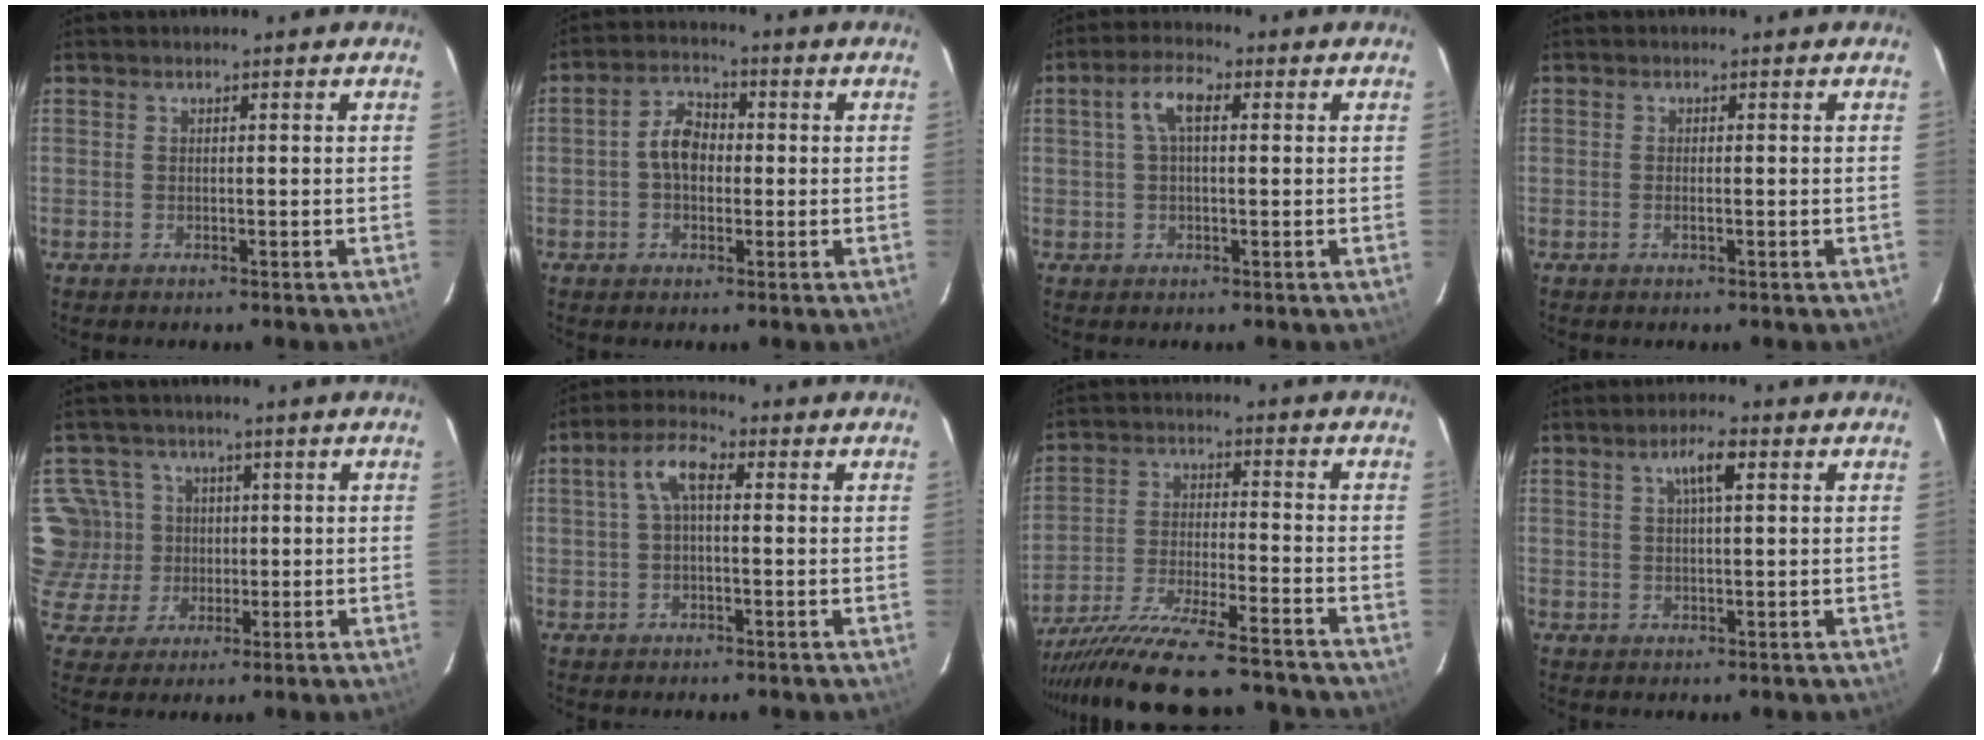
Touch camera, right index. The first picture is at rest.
{"total": 6.0, "force": [-0.4, 4.1, 4.3], "torque": [-0.080, 0.020, -0.007]}
{"total": 5.0, "force": [1.0, 2.1, 4.4], "torque": [-0.088, 0.017, 0.019]}
{"total": 1.0, "force": [-0.3, 0.2, 0.9], "torque": [-0.017, 0.001, -0.005]}
{"total": 7.3, "force": [0.9, 7.2, 0.8], "torque": [-0.031, 0.013, 0.017]}
{"total": 5.3, "force": [0.6, 2.2, 4.8], "torque": [-0.097, 0.020, 0.012]}
{"total": 21.4, "force": [-19.3, 1.8, 9.1], "torque": [-0.178, -0.051, -0.305]}
{"total": 4.2, "force": [1.6, 0.8, 3.8], "torque": [-0.071, 0.009, 0.029]}